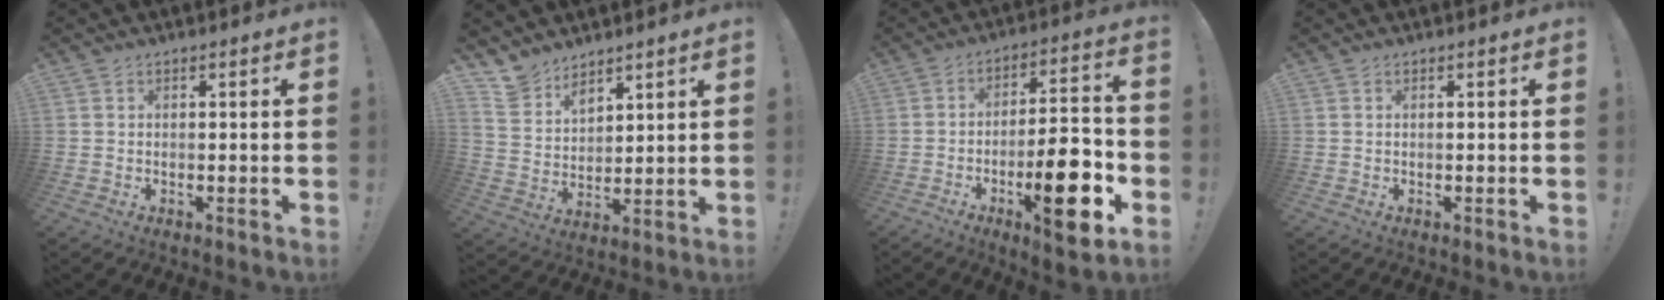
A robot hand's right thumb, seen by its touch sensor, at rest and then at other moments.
{"total": 9.2, "force": [8.1, 4.3, 1.2], "torque": [-0.043, -0.062, 0.161]}
{"total": 16.6, "force": [-6.4, 5.1, 14.5], "torque": [-0.195, 0.027, -0.098]}
{"total": 0.0}